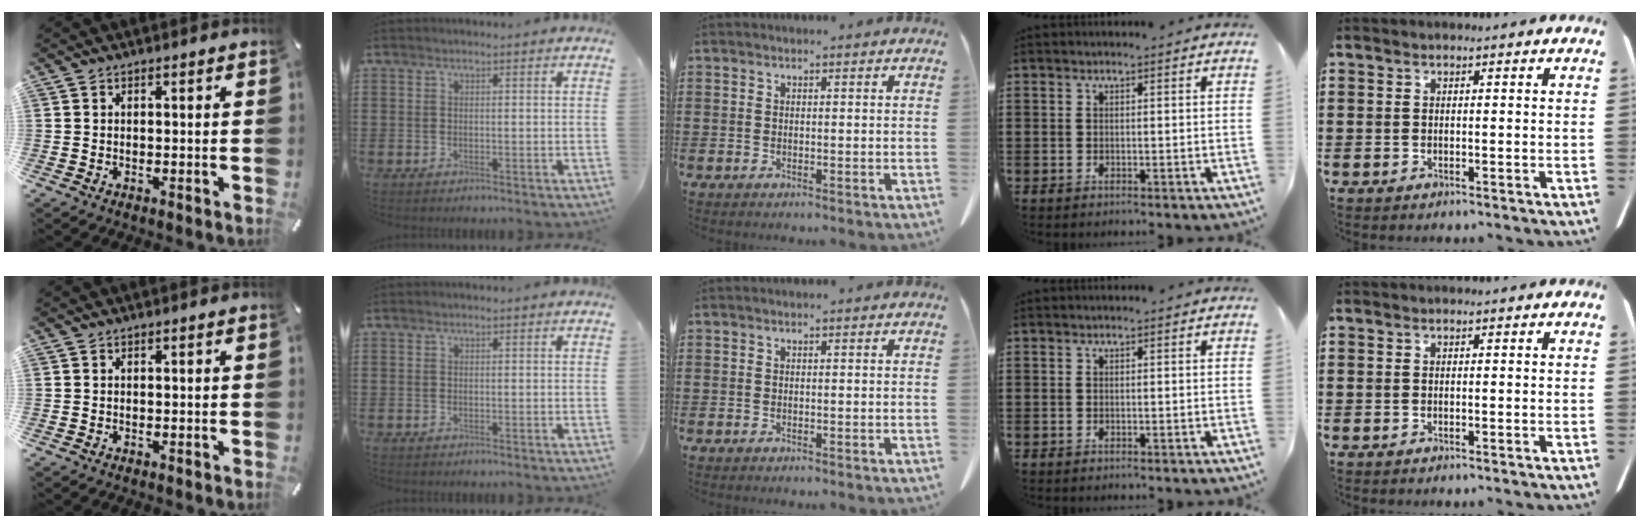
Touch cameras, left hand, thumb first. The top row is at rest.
{}